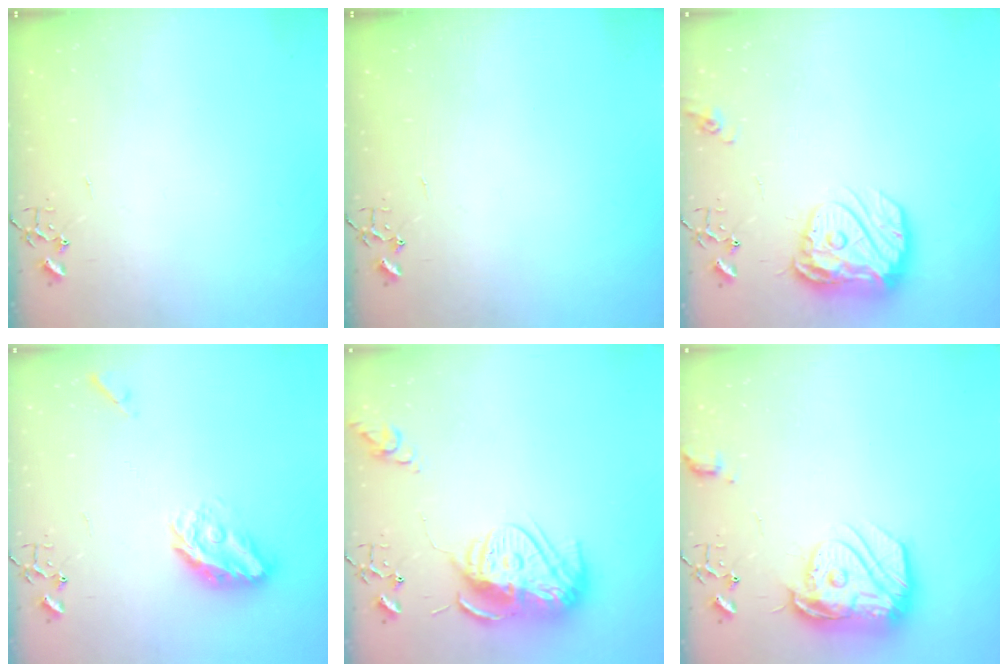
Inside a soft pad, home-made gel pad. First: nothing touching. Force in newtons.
{"total": 0.0}
{"total": 17.1, "press": 17.0, "slide": 1.5}
{"total": 11.3, "press": 11.3, "slide": 0.6}
{"total": 16.0, "press": 16.0, "slide": 1.5}
{"total": 17.7, "press": 17.6, "slide": 1.4}